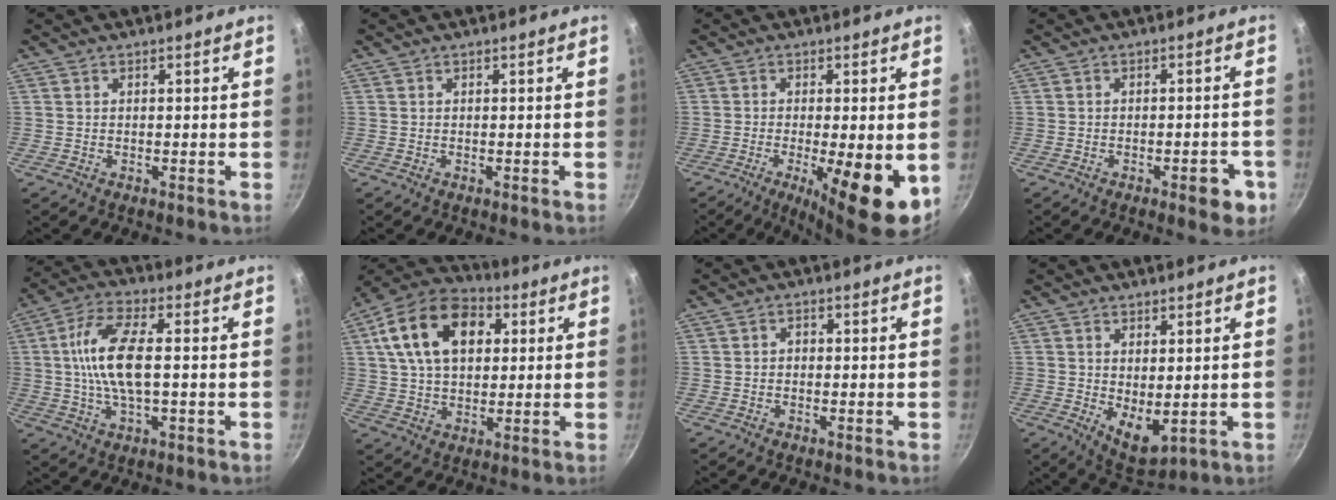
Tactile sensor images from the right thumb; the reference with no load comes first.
{"total": 0.0}
{"total": 11.7, "force": [-3.2, 2.8, 10.9], "torque": [-0.167, -0.010, -0.043]}
{"total": 5.7, "force": [-2.5, 2.3, 4.6], "torque": [-0.040, 0.016, -0.027]}
{"total": 12.0, "force": [0.5, 4.6, 11.0], "torque": [-0.220, 0.017, 0.000]}
{"total": 18.0, "force": [5.4, 11.8, 12.6], "torque": [-0.201, 0.011, 0.081]}
{"total": 1.1, "force": [0.0, 0.9, 0.6], "torque": [-0.009, 0.005, -0.002]}
{"total": 6.7, "force": [1.0, 3.4, 5.8], "torque": [-0.074, -0.027, 0.030]}